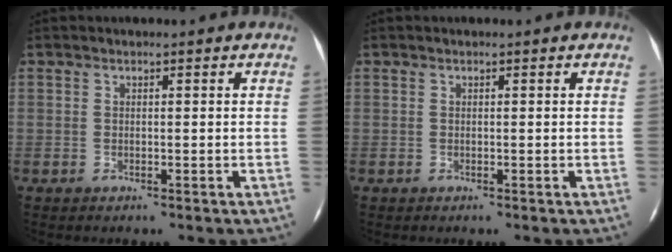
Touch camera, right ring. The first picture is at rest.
{"total": 0.0}